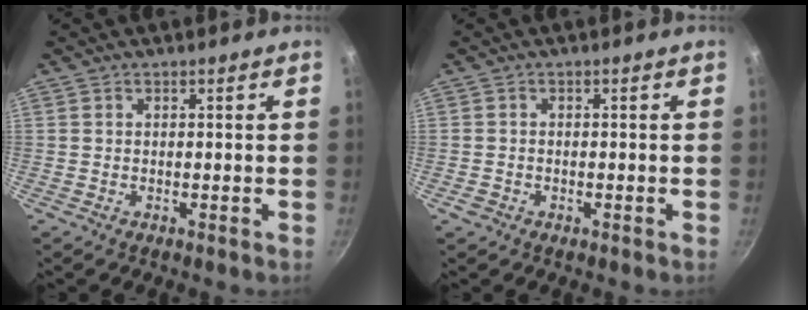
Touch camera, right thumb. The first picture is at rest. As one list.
[{"total": 1.5, "force": [-0.7, 1.1, 0.7], "torque": [-0.016, 0.004, -0.010]}]